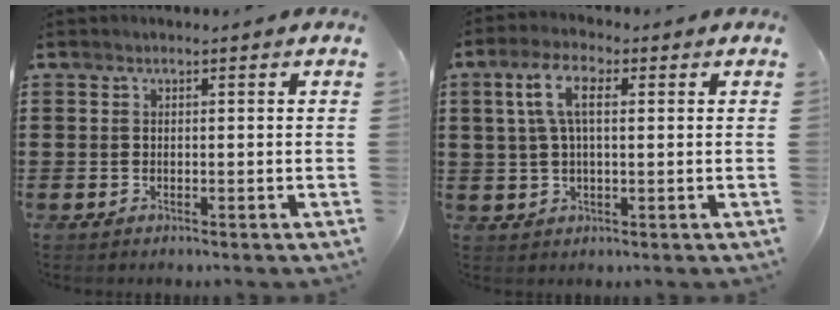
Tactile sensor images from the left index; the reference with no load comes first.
{"total": 6.4, "force": [1.5, 2.7, 5.7], "torque": [-0.130, 0.008, 0.020]}